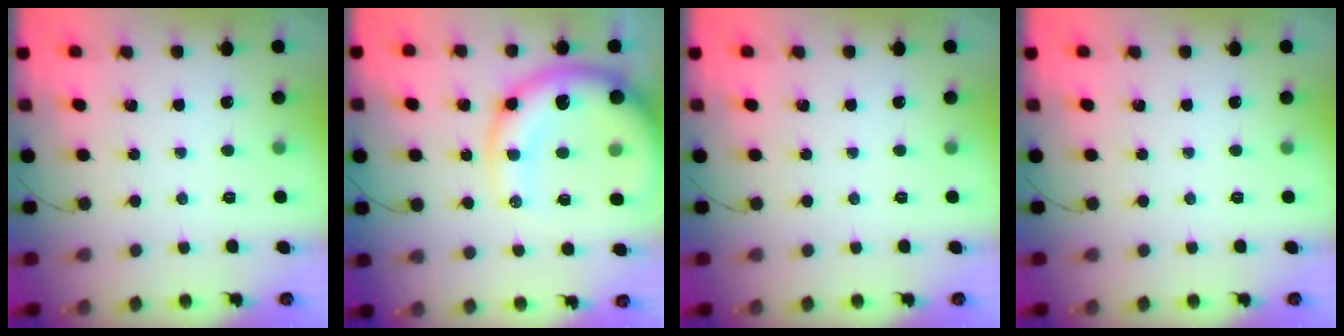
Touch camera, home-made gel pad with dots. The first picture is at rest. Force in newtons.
{"total": 18.7, "press": 18.2, "slide": 4.3}
{"total": 0.0}
{"total": 0.0}